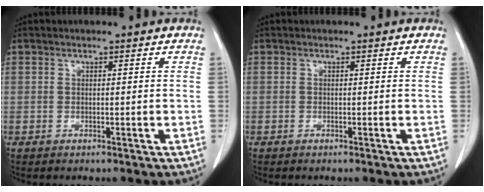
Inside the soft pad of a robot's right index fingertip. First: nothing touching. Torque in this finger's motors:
{"motor_torque": [0.05, 0.03, 0.00, -0.01]}